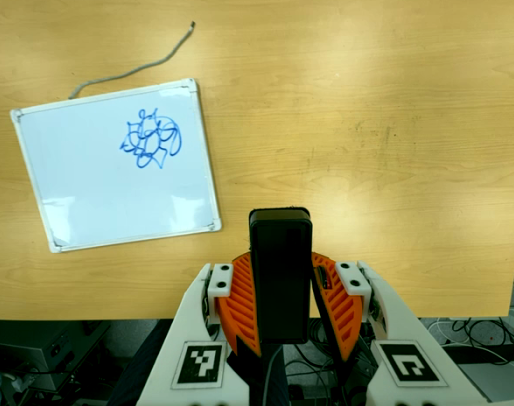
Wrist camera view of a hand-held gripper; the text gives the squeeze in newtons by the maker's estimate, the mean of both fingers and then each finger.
{"total": 6.4, "left": 5.9, "right": 6.9}